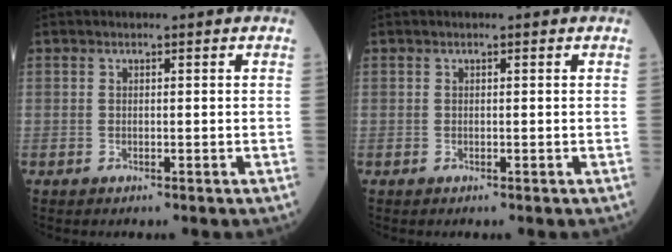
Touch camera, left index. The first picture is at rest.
{"total": 0.0}